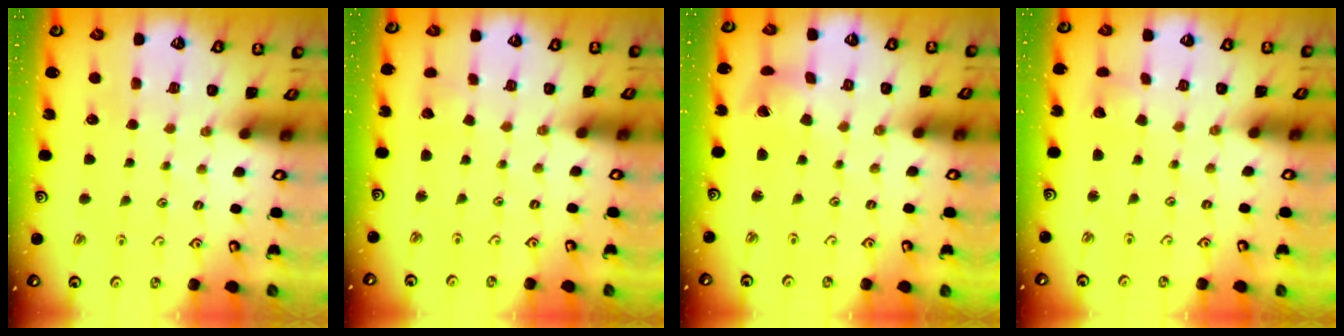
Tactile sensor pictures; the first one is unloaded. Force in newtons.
{"total": 1.9, "press": 1.9, "slide": 0.2}
{"total": 4.1, "press": 4.1, "slide": 0.5}
{"total": 3.8, "press": 3.8, "slide": 0.4}